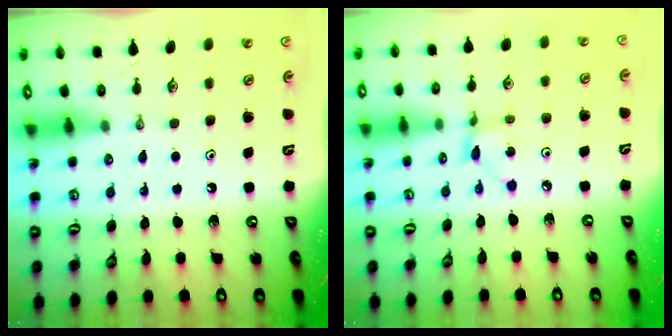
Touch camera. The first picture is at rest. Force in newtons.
{"total": 2.6, "press": 2.6, "slide": 0.3}